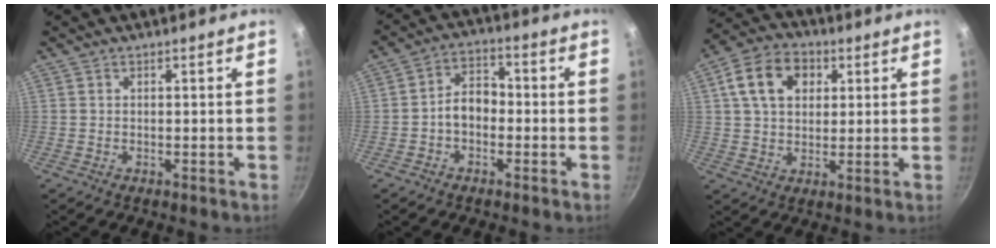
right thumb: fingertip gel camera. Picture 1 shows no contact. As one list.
[{"total": 6.2, "force": [-1.4, 4.3, 4.2], "torque": [-0.046, 0.032, -0.035]}, {"total": 12.0, "force": [3.7, 8.6, 7.4], "torque": [-0.112, 0.009, 0.050]}]